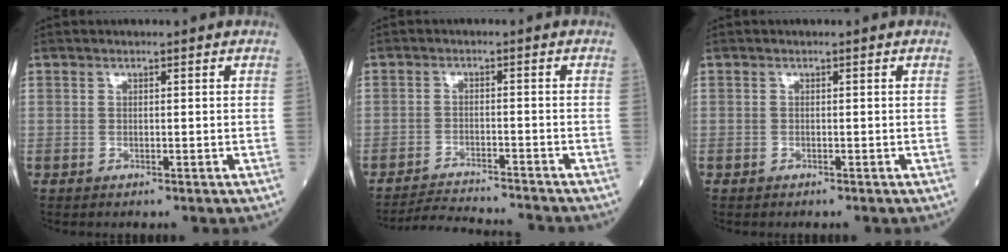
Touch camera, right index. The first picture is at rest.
{"total": 8.1, "force": [-8.0, -0.2, 1.2], "torque": [-0.019, -0.006, -0.130]}
{"total": 0.0}